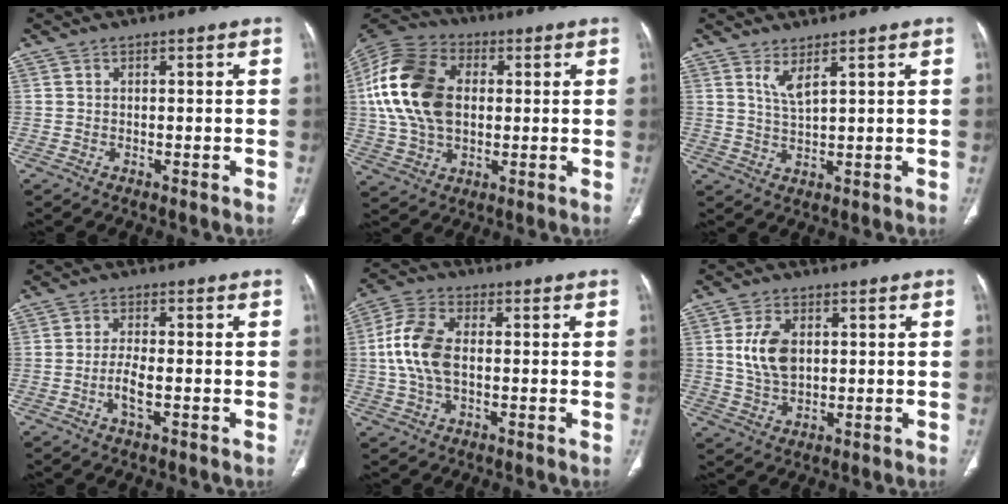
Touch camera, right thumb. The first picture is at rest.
{"total": 19.3, "force": [2.0, 13.1, 14.1], "torque": [-0.275, 0.015, 0.036]}
{"total": 3.4, "force": [2.1, 0.5, 2.6], "torque": [-0.055, -0.024, 0.047]}
{"total": 3.9, "force": [-1.2, 1.2, 3.5], "torque": [-0.071, 0.005, -0.026]}
{"total": 10.5, "force": [0.0, 6.2, 8.5], "torque": [-0.183, 0.018, -0.002]}
{"total": 8.0, "force": [1.5, 5.0, 6.0], "torque": [-0.108, -0.006, 0.033]}